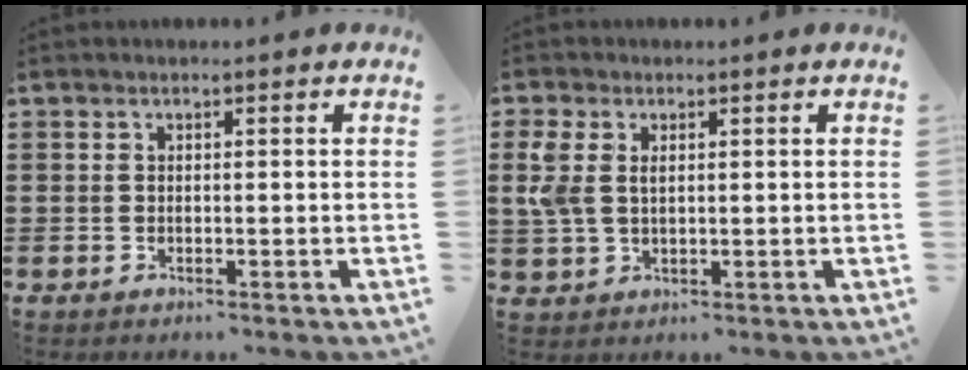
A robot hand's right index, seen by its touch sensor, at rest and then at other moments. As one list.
[{"total": 4.0, "force": [1.3, 2.5, 2.8], "torque": [-0.078, 0.004, 0.017]}]